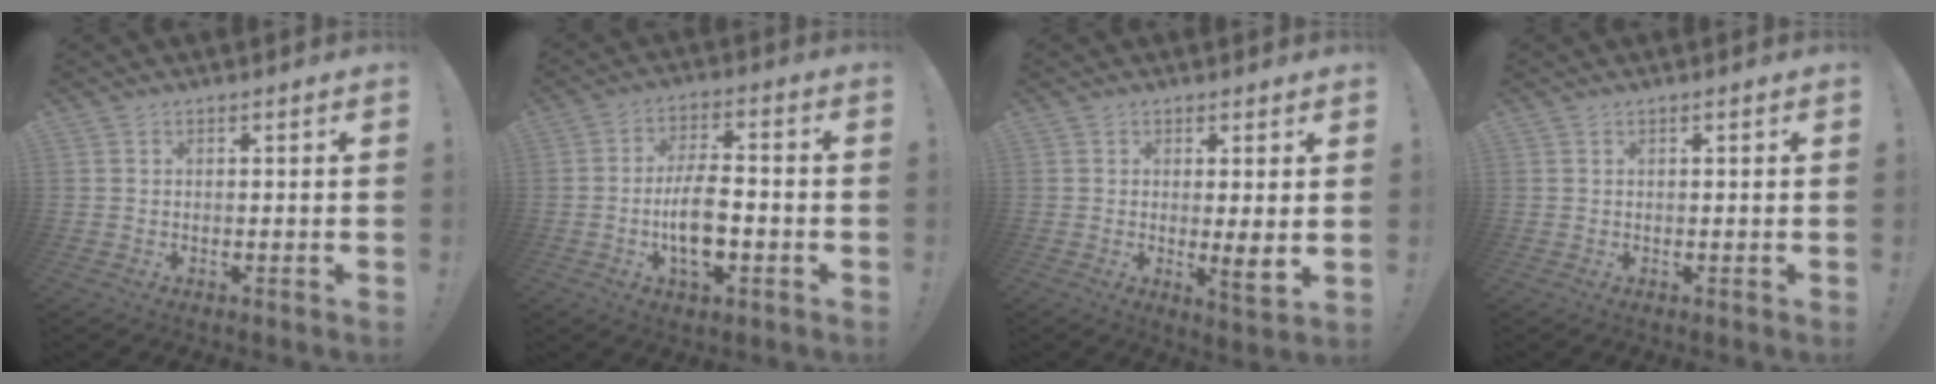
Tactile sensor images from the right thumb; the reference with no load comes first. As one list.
[{"total": 11.0, "force": [-2.8, 5.1, 9.3], "torque": [-0.176, 0.007, -0.050]}, {"total": 5.2, "force": [0.4, 0.1, 5.2], "torque": [-0.059, -0.022, 0.006]}, {"total": 0.0}]